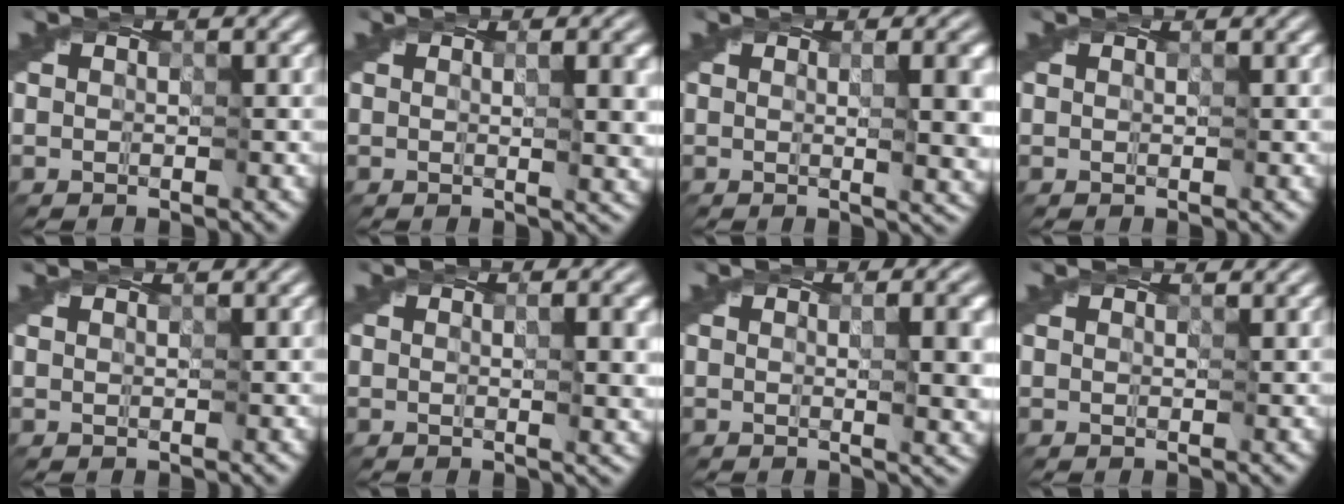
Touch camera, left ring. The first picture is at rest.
{"total": 4.8, "force": [0.4, 1.6, 4.5], "torque": [-0.047, 0.001, 0.004]}
{"total": 7.2, "force": [0.3, 2.7, 6.7], "torque": [-0.054, 0.008, 0.002]}
{"total": 0.0}
{"total": 0.8, "force": [0.7, -0.1, 0.4], "torque": [-0.006, 0.003, 0.005]}
{"total": 4.0, "force": [0.4, 1.2, 3.7], "torque": [-0.046, 0.000, 0.005]}
{"total": 6.4, "force": [0.4, 2.3, 6.0], "torque": [-0.048, 0.008, 0.001]}
{"total": 1.5, "force": [1.1, 0.5, 0.9], "torque": [-0.010, 0.006, 0.004]}